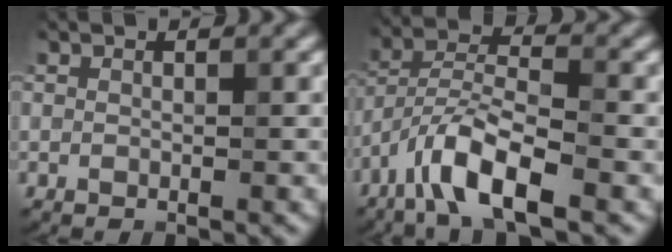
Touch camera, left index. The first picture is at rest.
{"total": 6.3, "force": [-4.0, 1.6, 4.6], "torque": [-0.086, 0.007, -0.084]}